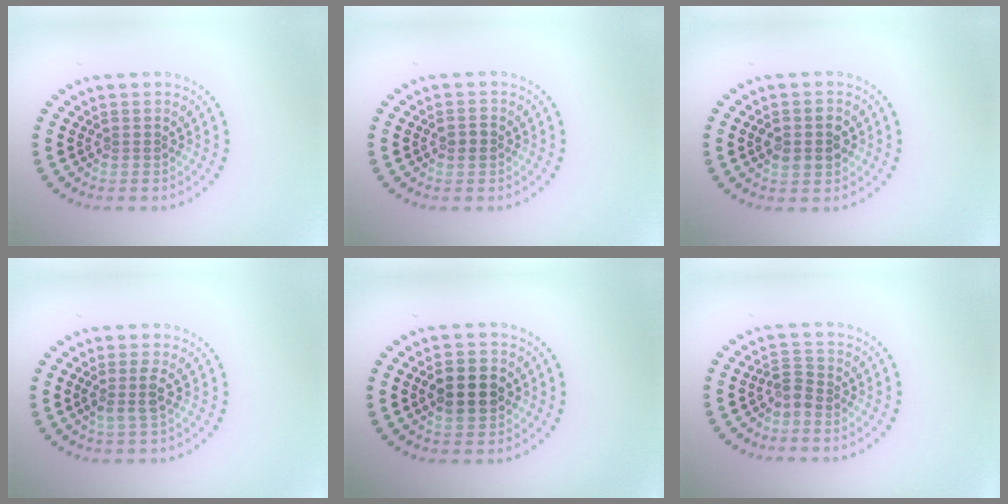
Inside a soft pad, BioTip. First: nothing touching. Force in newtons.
{"total": 1.2, "press": 1.2, "slide": 0.2}
{"total": 2.6, "press": 2.6, "slide": 0.2}
{"total": 2.0, "press": 1.6, "slide": 1.2}
{"total": 4.4, "press": 4.4, "slide": 0.2}
{"total": 1.5, "press": 1.3, "slide": 0.9}